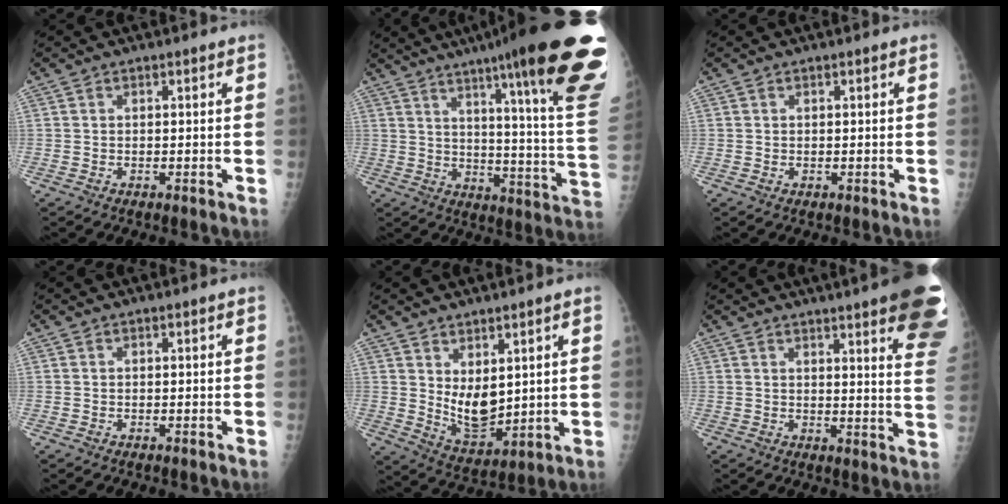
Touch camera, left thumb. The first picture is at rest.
{"total": 30.6, "force": [19.2, 2.6, 23.6], "torque": [-0.250, -0.090, 0.260]}
{"total": 0.8, "force": [0.5, 0.3, 0.6], "torque": [-0.009, -0.002, 0.007]}
{"total": 0.0}
{"total": 9.1, "force": [2.8, 5.0, 7.1], "torque": [-0.094, -0.038, 0.070]}
{"total": 19.9, "force": [13.2, 2.9, 14.6], "torque": [-0.149, -0.057, 0.146]}